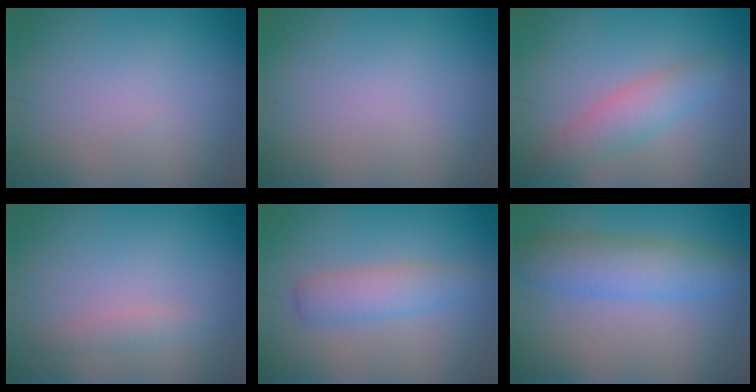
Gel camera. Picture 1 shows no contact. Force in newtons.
{"total": 0.0}
{"total": 3.0, "press": 2.9, "slide": 0.2}
{"total": 1.1, "press": 1.1, "slide": 0.0}
{"total": 2.8, "press": 2.8, "slide": 0.1}
{"total": 4.5, "press": 4.5, "slide": 0.2}